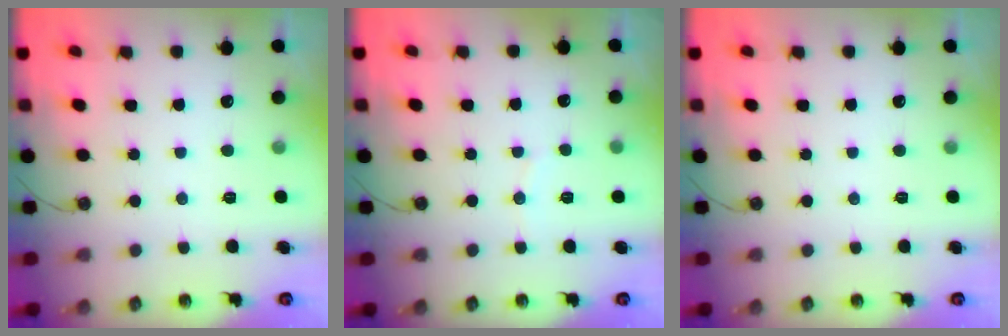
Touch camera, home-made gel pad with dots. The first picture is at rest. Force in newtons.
{"total": 3.5, "press": 3.5, "slide": 0.4}
{"total": 0.0}